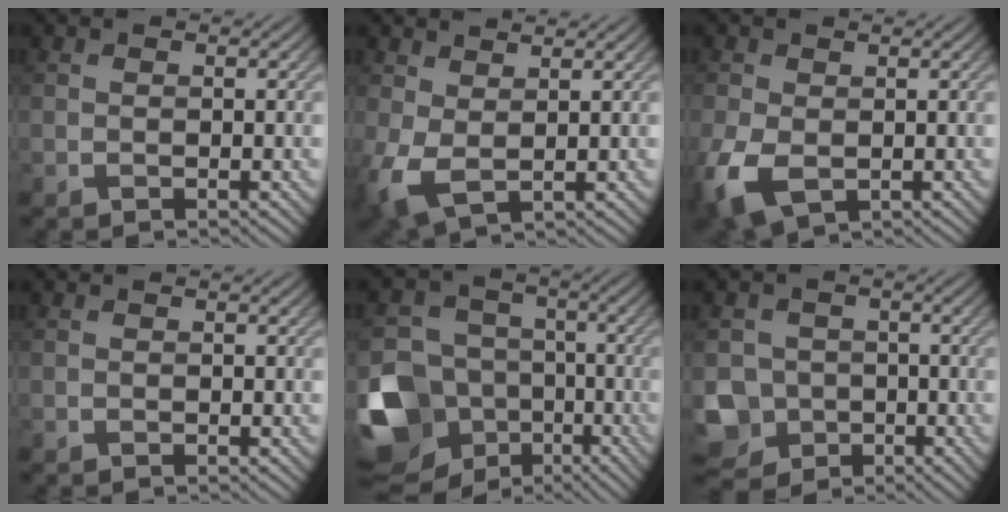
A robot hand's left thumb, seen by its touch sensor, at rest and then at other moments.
{"total": 4.3, "force": [0.4, 2.4, 3.5], "torque": [-0.099, -0.008, 0.008]}
{"total": 6.9, "force": [-2.3, 4.5, 4.6], "torque": [-0.123, -0.025, -0.041]}
{"total": 0.0}
{"total": 15.6, "force": [-7.3, 12.3, 6.3], "torque": [-0.196, -0.028, -0.121]}
{"total": 8.8, "force": [-4.0, 7.4, 2.3], "torque": [-0.065, -0.036, -0.089]}